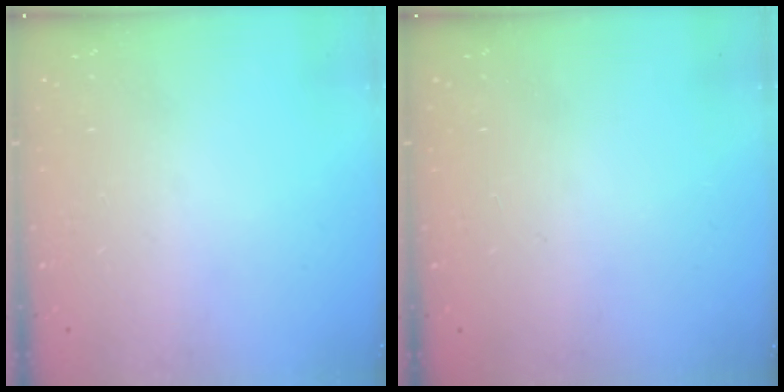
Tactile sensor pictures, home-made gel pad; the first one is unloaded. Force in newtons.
{"total": 0.0}